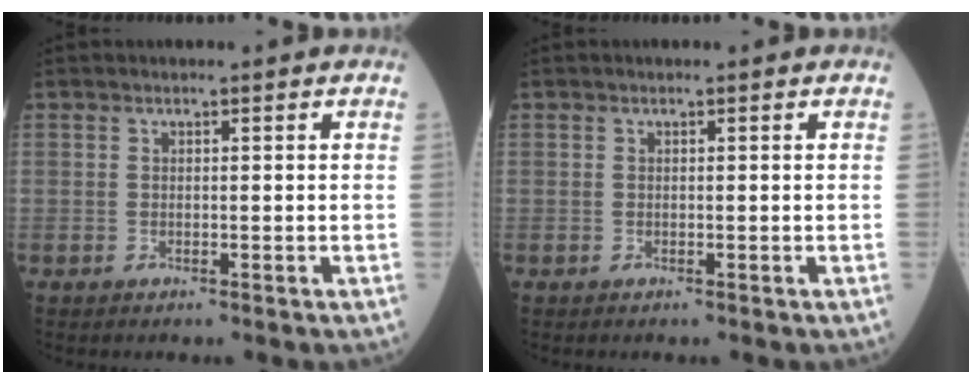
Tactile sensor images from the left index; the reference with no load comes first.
{"total": 0.0}